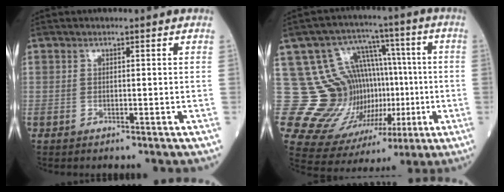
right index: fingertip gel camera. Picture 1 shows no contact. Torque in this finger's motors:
{"motor_torque": [0.13, 0.06, 0.01, -0.05]}